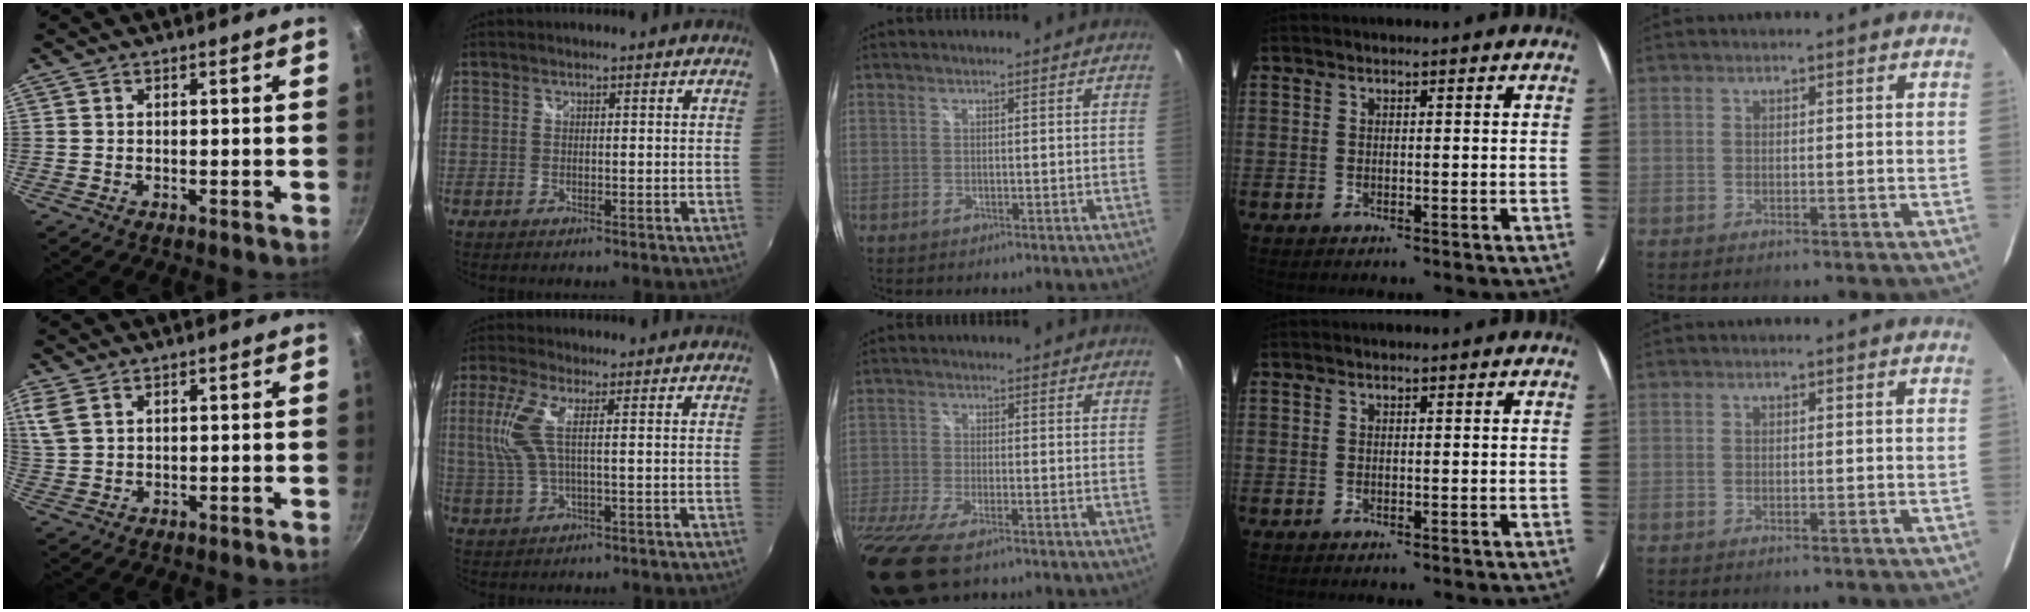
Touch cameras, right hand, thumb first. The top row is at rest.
{"thumb": {"total": 5.7, "force": [3.0, 3.1, 3.6], "torque": [-0.083, 0.008, 0.066]}, "index": {"total": 7.1, "force": [1.1, 1.4, 6.9], "torque": [-0.152, 0.004, 0.028]}, "middle": {"total": 15.2, "force": [-10.4, 4.9, 9.9], "torque": [-0.231, -0.069, -0.188]}}